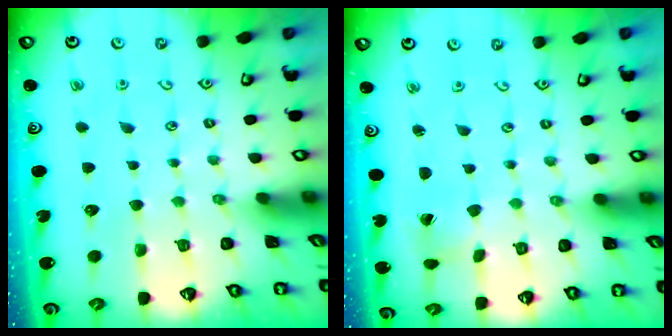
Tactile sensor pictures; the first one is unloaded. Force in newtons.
{"total": 2.2, "press": 2.2, "slide": 0.2}